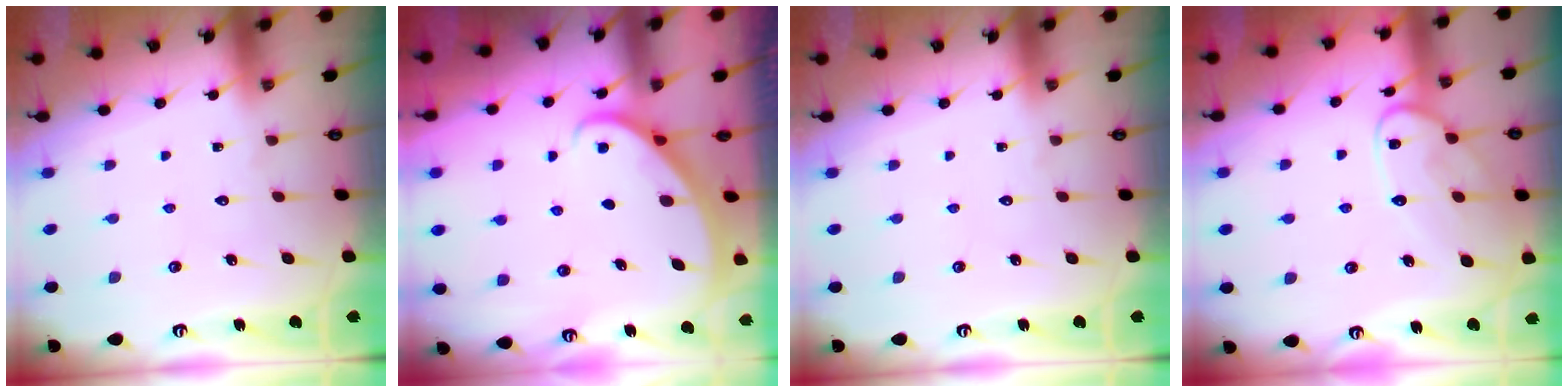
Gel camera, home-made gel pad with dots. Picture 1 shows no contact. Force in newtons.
{"total": 2.1, "press": 2.1, "slide": 0.2}
{"total": 0.0}
{"total": 12.0, "press": 11.9, "slide": 1.0}